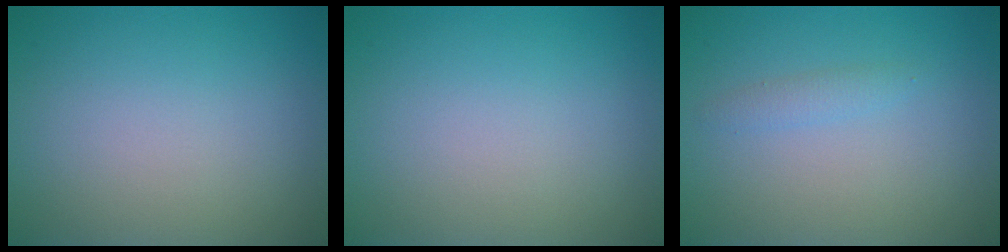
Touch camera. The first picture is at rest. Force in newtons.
{"total": 0.0}
{"total": 1.0, "press": 1.0, "slide": 0.0}